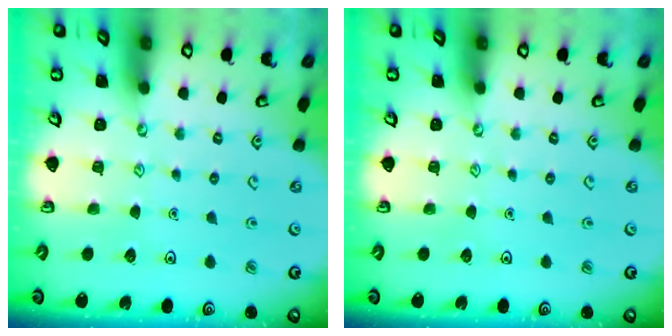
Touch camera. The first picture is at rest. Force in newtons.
{"total": 0.0}